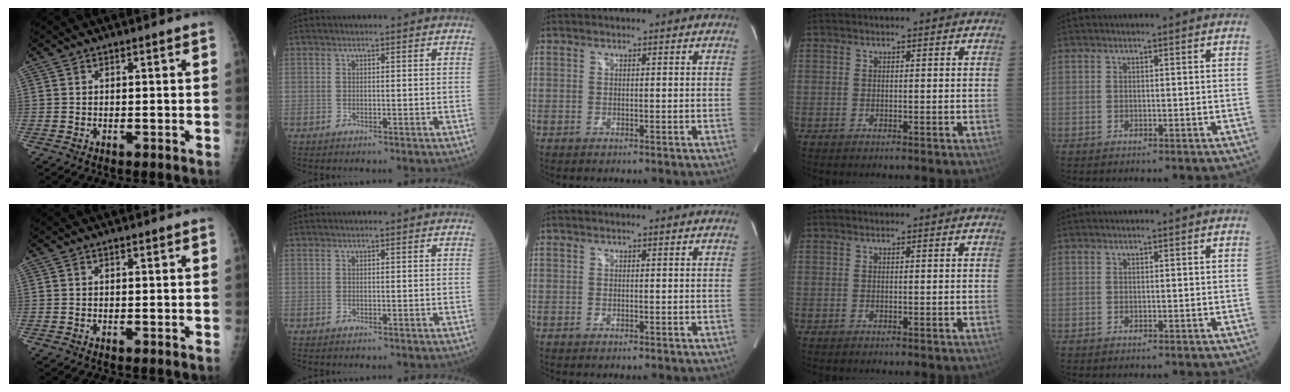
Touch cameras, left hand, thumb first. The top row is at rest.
{}